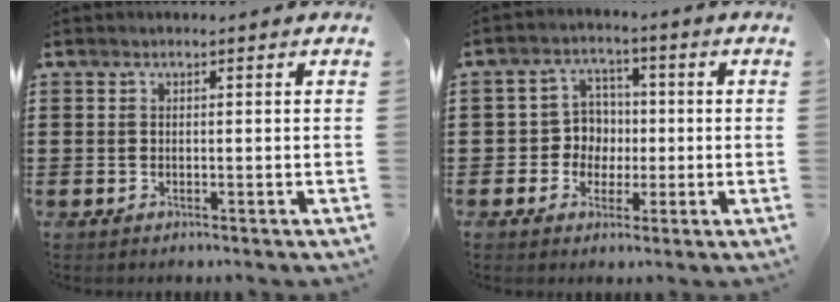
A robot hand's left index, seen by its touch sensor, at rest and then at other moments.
{"total": 5.2, "force": [-0.3, 4.9, 1.5], "torque": [-0.050, 0.015, -0.008]}